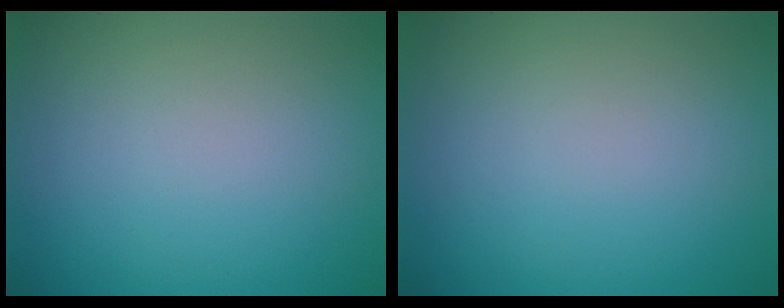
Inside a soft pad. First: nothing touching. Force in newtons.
{"total": 0.0}